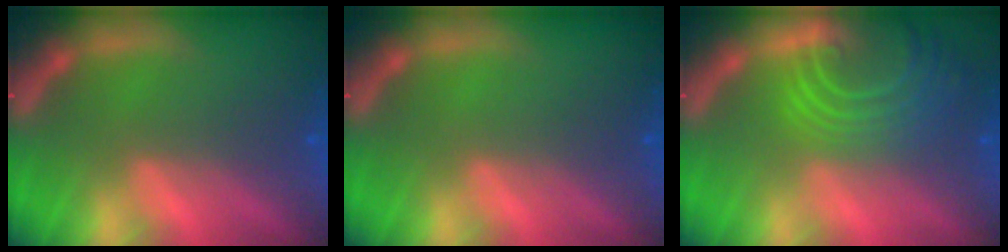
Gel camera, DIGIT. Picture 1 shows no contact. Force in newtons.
{"total": 0.0}
{"total": 8.5}